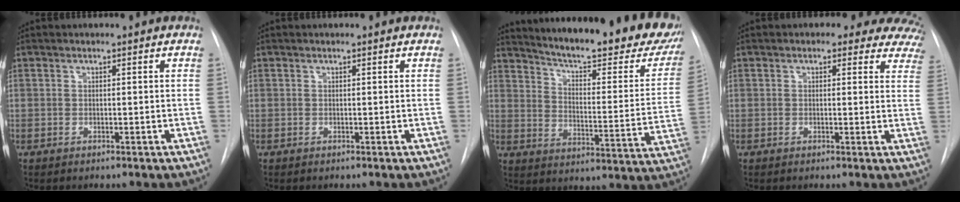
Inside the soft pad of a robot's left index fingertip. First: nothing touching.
{"total": 0.6, "force": [-0.6, -0.1, -0.2], "torque": [-0.001, -0.007, -0.013]}
{"total": 27.1, "force": [22.6, 4.7, 14.3], "torque": [-0.209, -0.077, 0.282]}
{"total": 10.7, "force": [9.1, 4.9, 2.6], "torque": [0.009, -0.013, 0.067]}